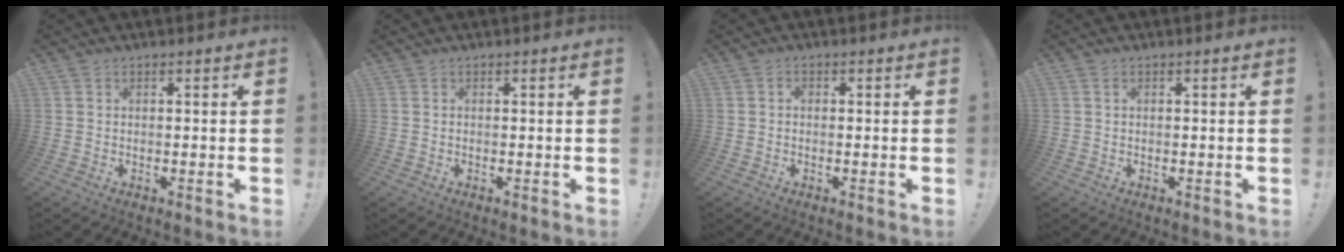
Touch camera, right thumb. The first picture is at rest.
{"total": 0.0}
{"total": 0.8, "force": [-0.3, 0.6, 0.4], "torque": [-0.009, 0.005, -0.007]}
{"total": 0.6, "force": [0.2, 0.5, 0.3], "torque": [-0.009, 0.003, 0.004]}